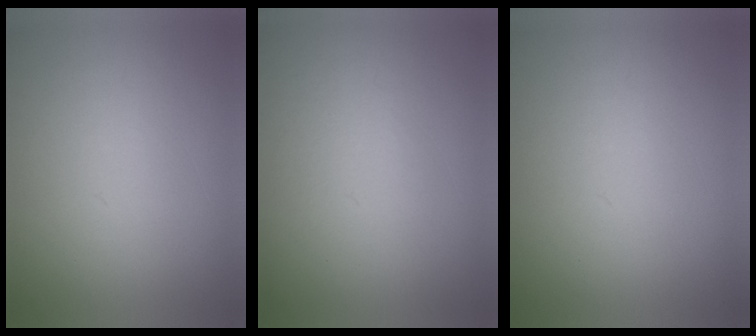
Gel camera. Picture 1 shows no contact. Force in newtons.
{"total": 3.8}
{"total": 1.1}